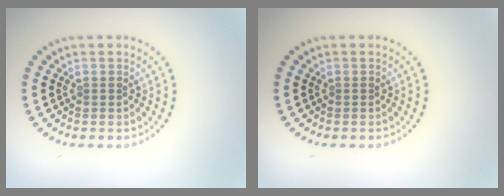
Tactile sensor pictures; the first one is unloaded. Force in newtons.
{"total": 0.0}